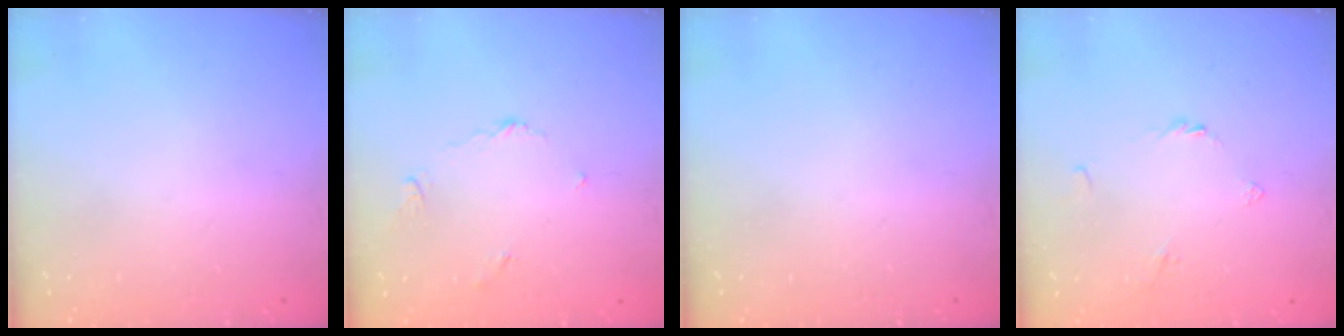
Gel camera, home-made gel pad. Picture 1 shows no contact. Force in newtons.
{"total": 3.4, "press": 3.4, "slide": 0.4}
{"total": 0.0}
{"total": 2.4, "press": 2.4, "slide": 0.5}